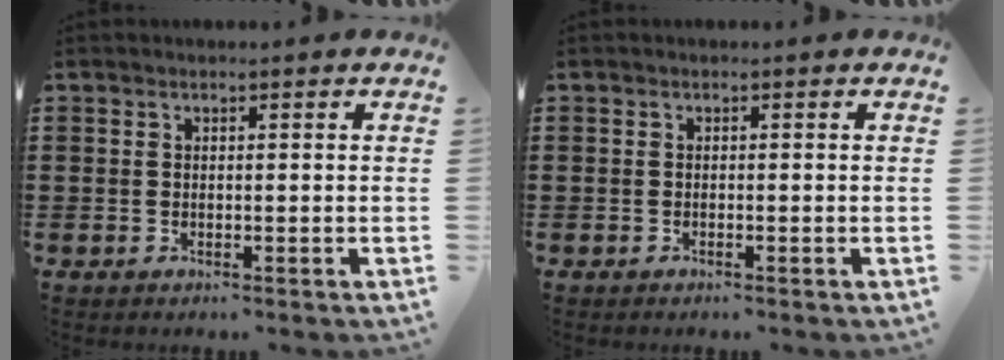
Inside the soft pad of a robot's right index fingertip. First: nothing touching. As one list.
[{"total": 0.0}]